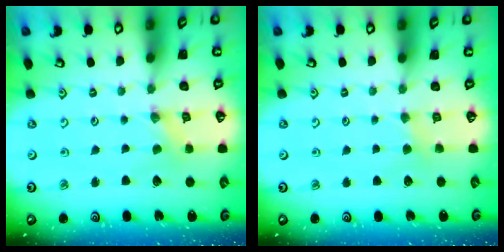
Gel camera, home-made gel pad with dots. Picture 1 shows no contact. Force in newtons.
{"total": 2.8, "press": 2.7, "slide": 0.5}